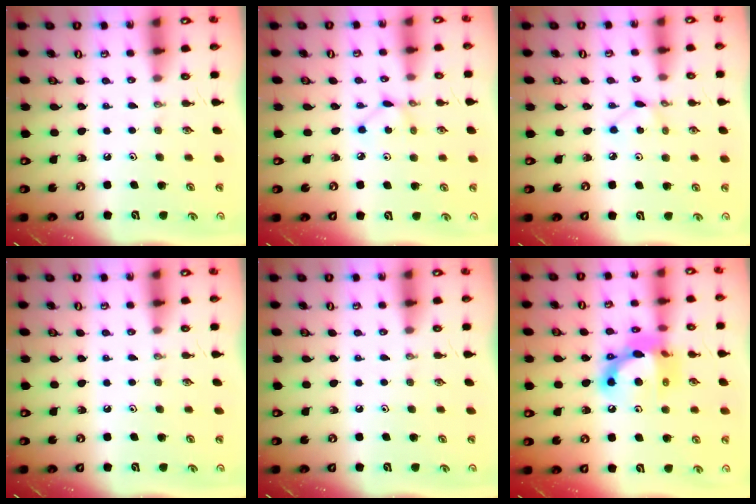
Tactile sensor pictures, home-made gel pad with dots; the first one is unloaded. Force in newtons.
{"total": 2.4, "press": 2.4, "slide": 0.1}
{"total": 2.9, "press": 2.9, "slide": 0.3}
{"total": 0.0}
{"total": 0.0}
{"total": 14.2, "press": 14.2, "slide": 1.2}